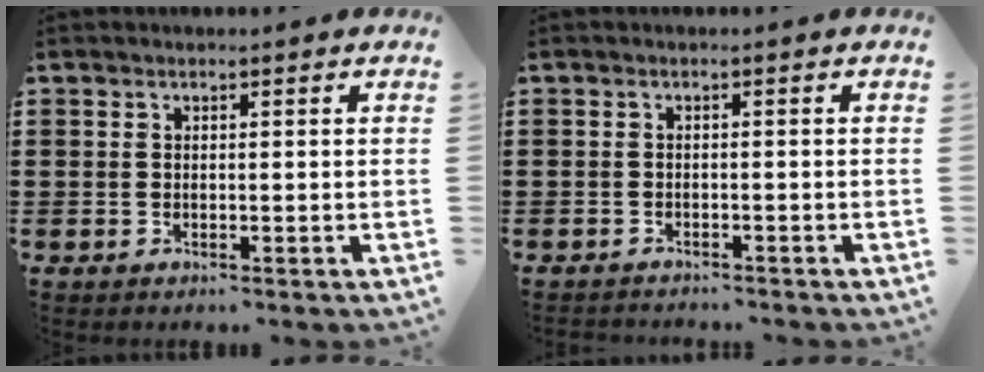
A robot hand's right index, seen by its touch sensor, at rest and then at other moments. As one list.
[{"total": 1.1, "force": [-1.1, -0.1, 0.0], "torque": [-0.004, -0.001, -0.022]}]